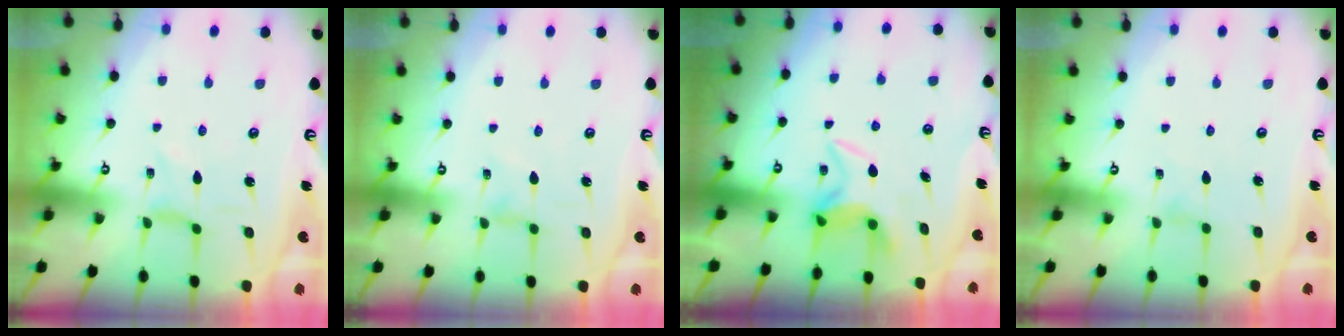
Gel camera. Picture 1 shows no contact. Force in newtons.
{"total": 0.8, "press": 0.8, "slide": 0.3}
{"total": 6.8, "press": 6.8, "slide": 0.2}
{"total": 0.0}